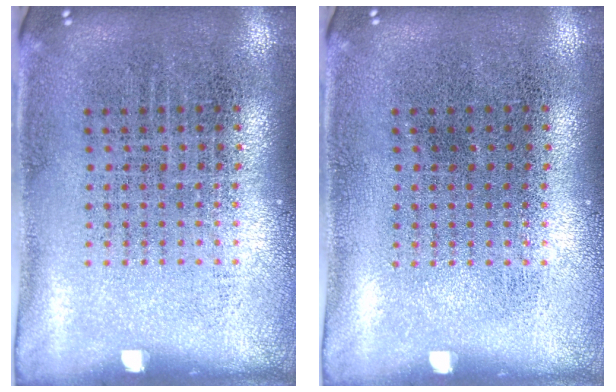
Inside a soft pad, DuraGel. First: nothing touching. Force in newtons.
{"total": 0.0}